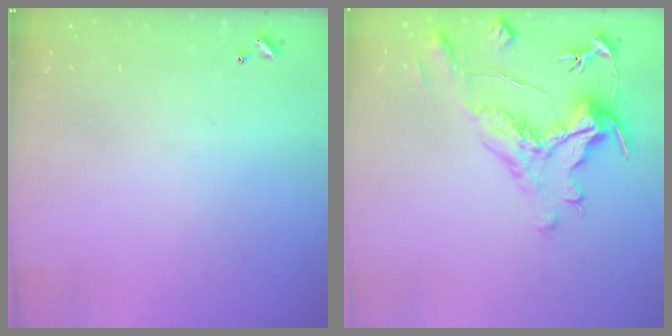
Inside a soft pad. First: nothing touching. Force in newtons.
{"total": 1.9, "press": 0.9, "slide": 1.6}